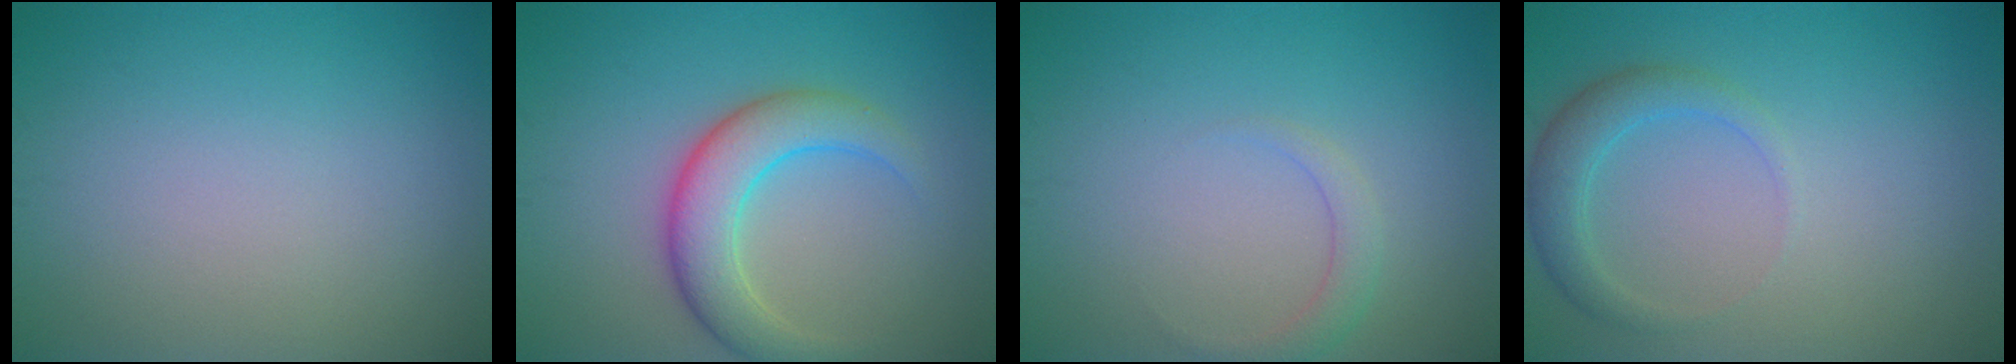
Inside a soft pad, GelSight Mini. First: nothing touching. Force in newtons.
{"total": 5.2, "press": 5.2, "slide": 0.1}
{"total": 1.6, "press": 1.6, "slide": 0.1}
{"total": 2.6, "press": 2.6, "slide": 0.0}